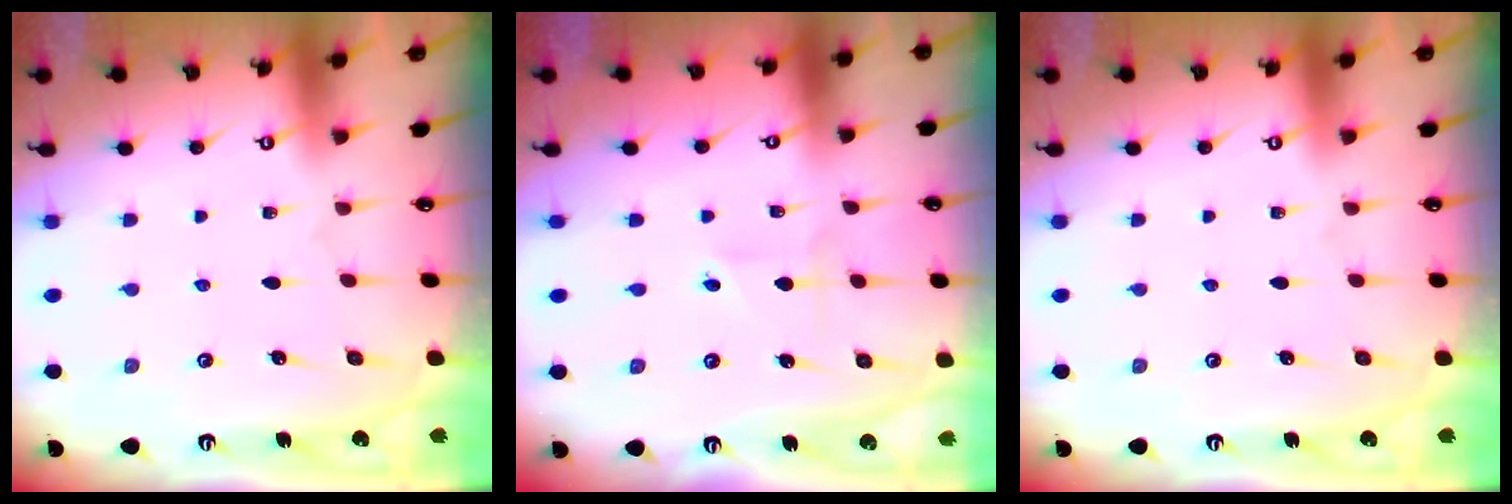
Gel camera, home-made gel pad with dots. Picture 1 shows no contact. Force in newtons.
{"total": 1.6, "press": 1.6, "slide": 0.3}
{"total": 0.0}